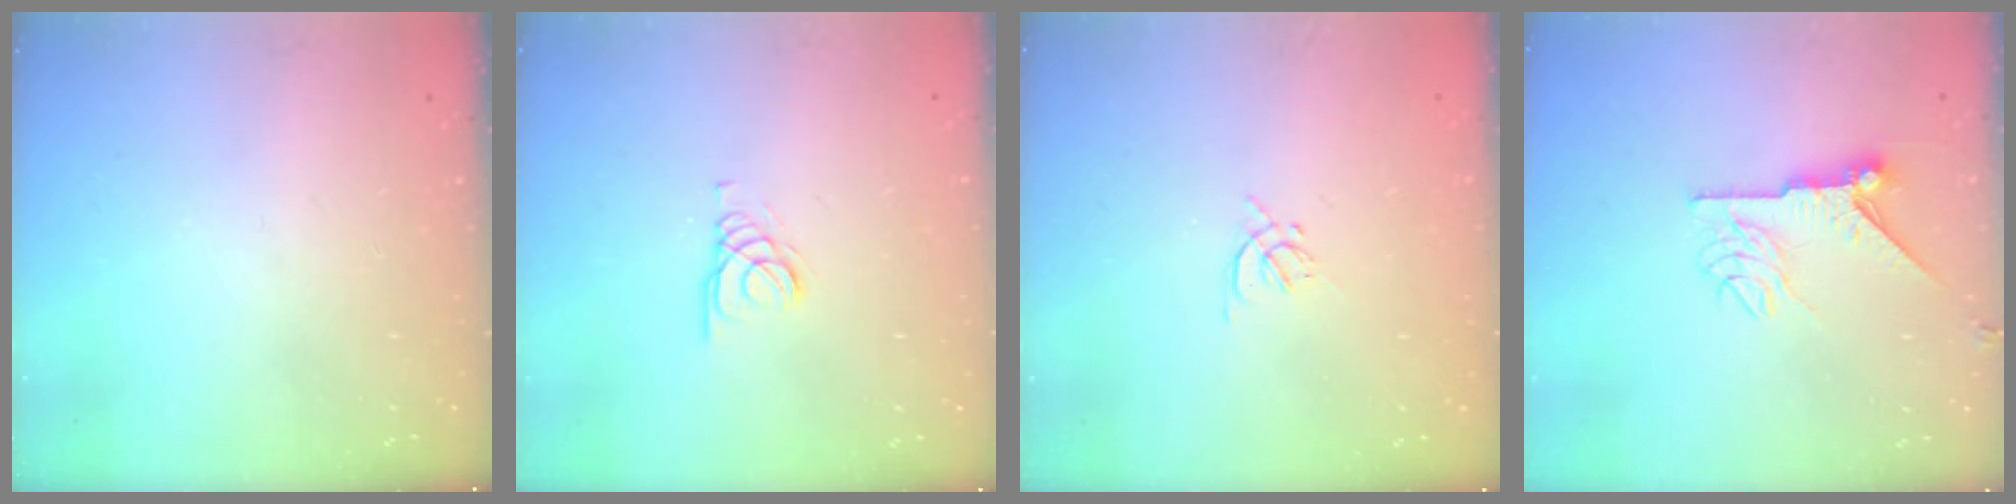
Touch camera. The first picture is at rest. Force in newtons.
{"total": 1.4, "press": 1.4, "slide": 0.2}
{"total": 1.6, "press": 1.6, "slide": 0.5}
{"total": 10.0, "press": 10.0, "slide": 1.0}